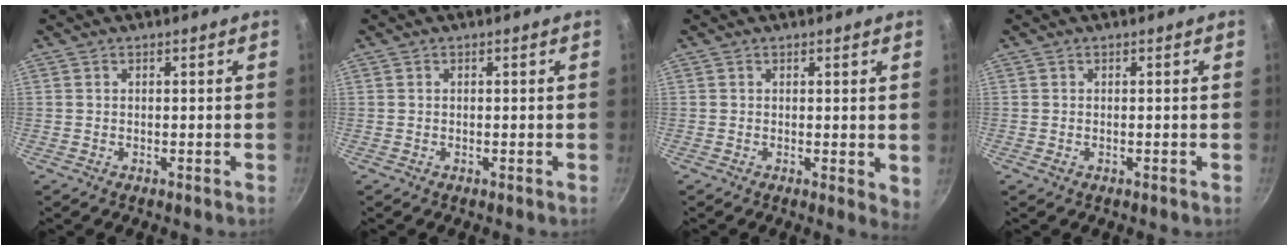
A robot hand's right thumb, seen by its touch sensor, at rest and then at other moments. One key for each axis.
{"total": 0.0}
{"total": 2.8, "fx": 0.5, "fy": 1.4, "fz": 2.4, "tx": -0.026, "ty": -0.006, "tz": 0.006}
{"total": 0.5, "fx": -0.2, "fy": 0.3, "fz": 0.4, "tx": -0.006, "ty": 0.001, "tz": -0.003}